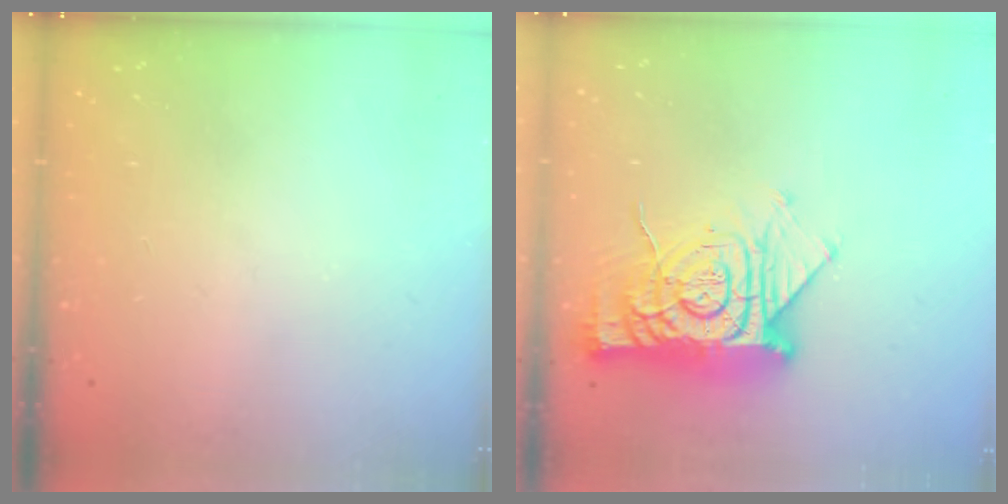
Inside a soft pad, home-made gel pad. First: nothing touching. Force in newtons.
{"total": 15.5, "press": 15.5, "slide": 1.4}